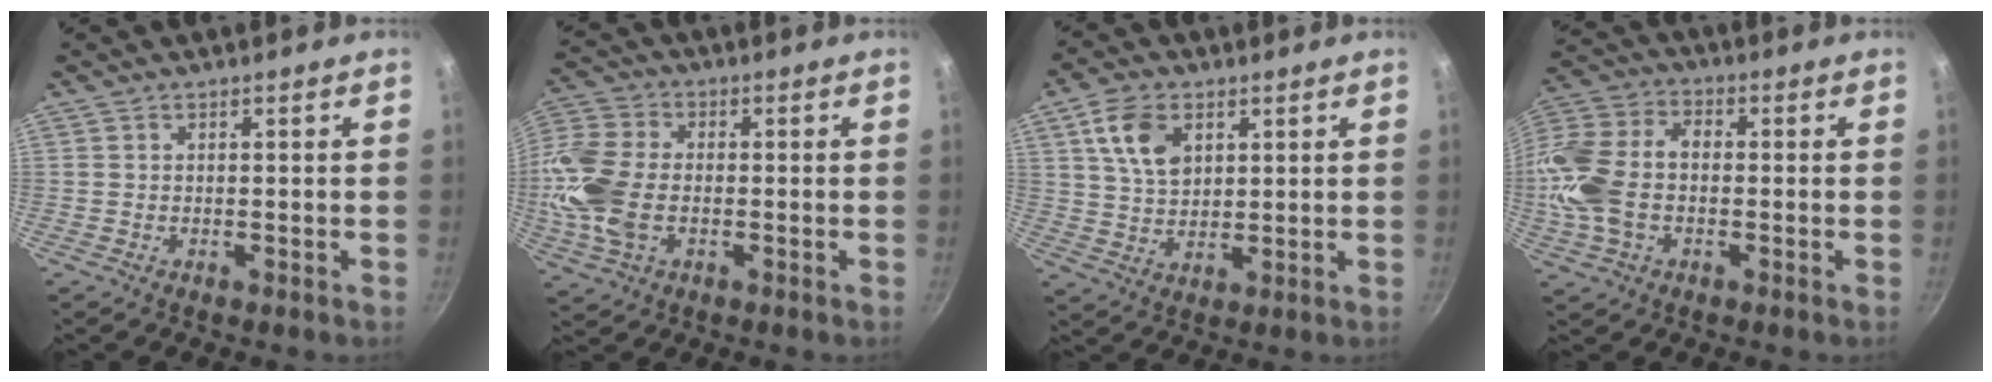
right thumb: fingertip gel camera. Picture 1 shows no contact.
{"total": 15.1, "force": [-2.0, 10.1, 11.1], "torque": [-0.230, 0.018, -0.050]}
{"total": 9.1, "force": [3.4, 5.9, 5.9], "torque": [-0.096, -0.010, 0.067]}
{"total": 16.3, "force": [-2.0, 11.0, 11.9], "torque": [-0.239, 0.029, -0.052]}